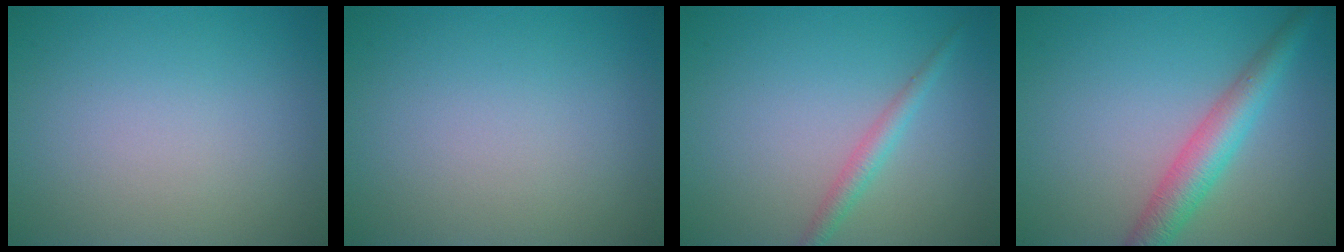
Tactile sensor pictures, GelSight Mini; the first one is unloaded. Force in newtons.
{"total": 0.0}
{"total": 1.8, "press": 1.8, "slide": 0.1}
{"total": 4.2, "press": 4.2, "slide": 0.1}